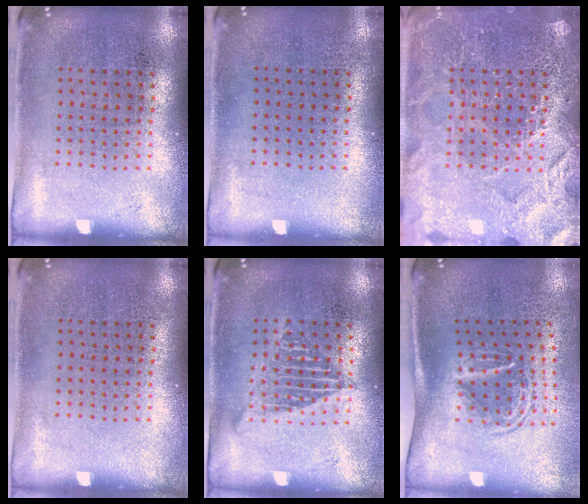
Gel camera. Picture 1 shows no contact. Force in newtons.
{"total": 0.0}
{"total": 3.5, "press": 3.5, "slide": 0.4}
{"total": 0.0}
{"total": 1.2, "press": 1.1, "slide": 0.3}
{"total": 1.7, "press": 1.1, "slide": 1.3}